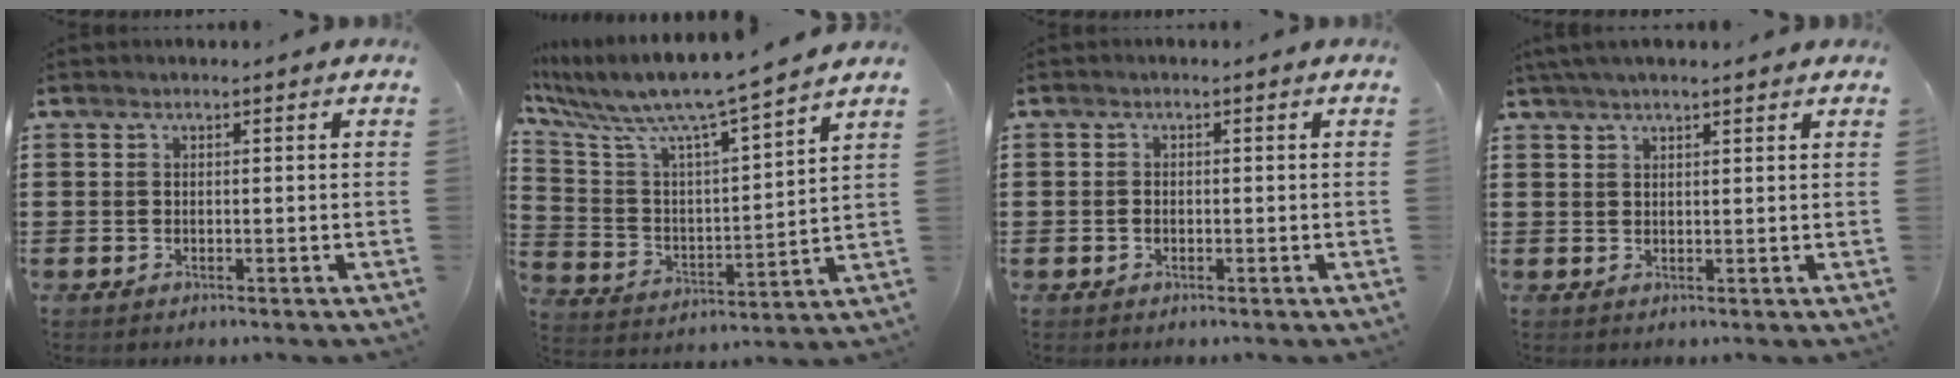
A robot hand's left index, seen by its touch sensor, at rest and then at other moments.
{"total": 8.4, "force": [7.3, -0.1, 4.1], "torque": [-0.115, -0.062, 0.116]}
{"total": 1.0, "force": [-0.3, 0.6, 0.7], "torque": [-0.015, 0.002, -0.006]}
{"total": 2.7, "force": [2.1, 0.5, 1.6], "torque": [-0.036, 0.006, 0.038]}